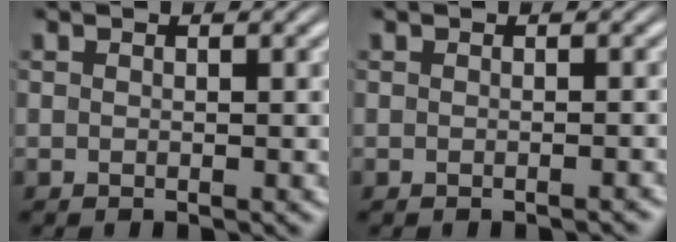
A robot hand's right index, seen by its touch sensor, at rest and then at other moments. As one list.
[{"total": 0.6, "force": [-0.6, -0.1, 0.1], "torque": [-0.002, 0.003, -0.010]}]